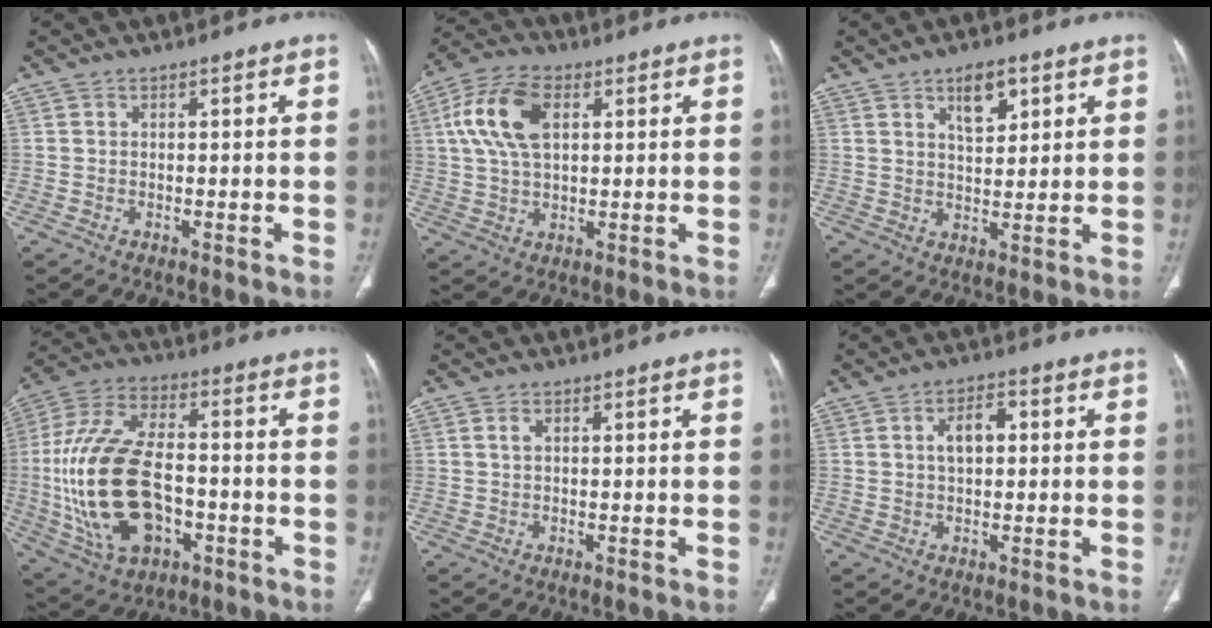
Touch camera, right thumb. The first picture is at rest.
{"total": 12.1, "force": [3.3, 6.9, 9.4], "torque": [-0.189, 0.013, 0.059]}
{"total": 6.6, "force": [3.4, 3.1, 4.6], "torque": [-0.058, -0.021, 0.057]}
{"total": 23.2, "force": [-3.7, 13.2, 18.6], "torque": [-0.378, 0.017, -0.053]}
{"total": 1.1, "force": [0.4, 0.6, 0.8], "torque": [-0.019, 0.003, 0.008]}
{"total": 5.1, "force": [0.9, 2.9, 4.1], "torque": [-0.066, 0.011, 0.012]}